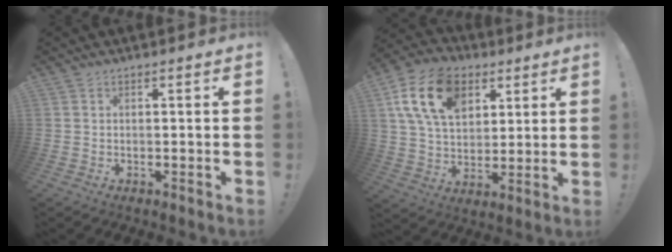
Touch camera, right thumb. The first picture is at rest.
{"total": 18.8, "force": [8.0, 12.7, 11.4], "torque": [-0.195, -0.023, 0.150]}